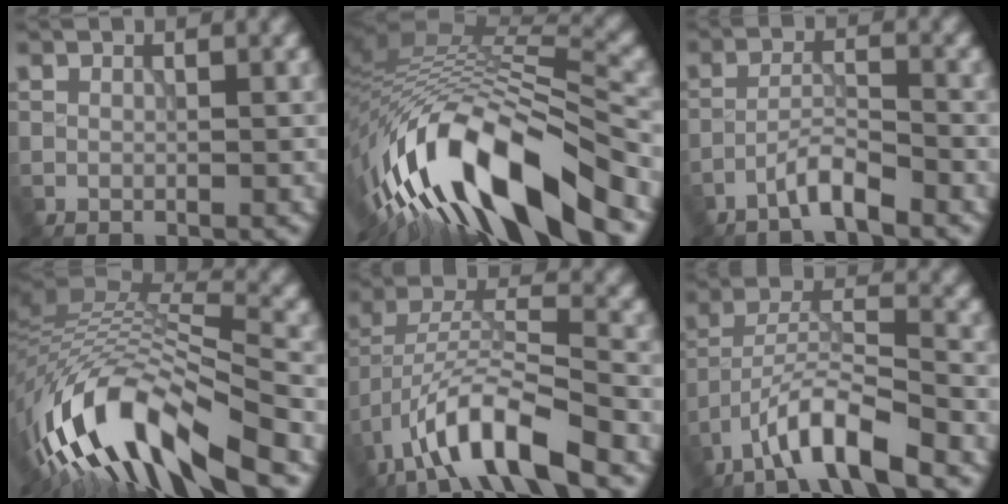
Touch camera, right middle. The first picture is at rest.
{"total": 14.9, "force": [-8.2, 5.0, 11.4], "torque": [-0.210, 0.014, -0.135]}
{"total": 2.9, "force": [-2.3, 0.3, 1.8], "torque": [-0.030, 0.010, -0.050]}
{"total": 14.7, "force": [-7.3, 5.1, 11.8], "torque": [-0.232, 0.017, -0.129]}
{"total": 9.4, "force": [-5.9, 2.5, 6.9], "torque": [-0.117, 0.012, -0.110]}
{"total": 6.9, "force": [-4.8, 1.5, 4.8], "torque": [-0.082, 0.010, -0.090]}